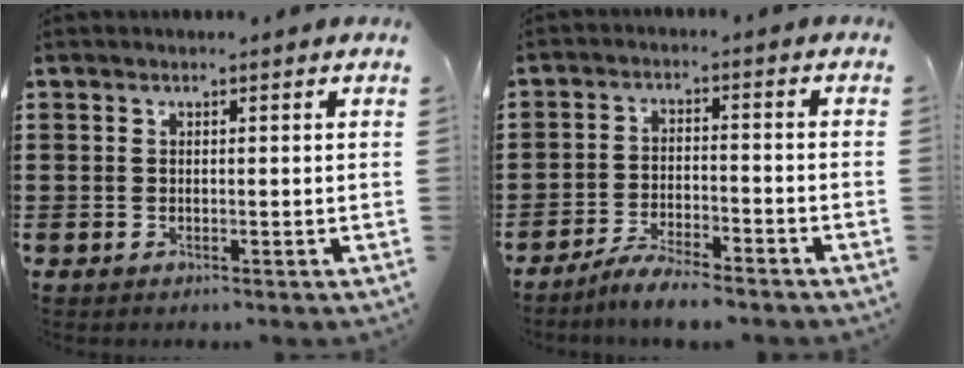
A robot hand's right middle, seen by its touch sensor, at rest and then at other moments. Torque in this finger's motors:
{"motor_torque": [1.35, -0.78, 0.35, 0.08]}